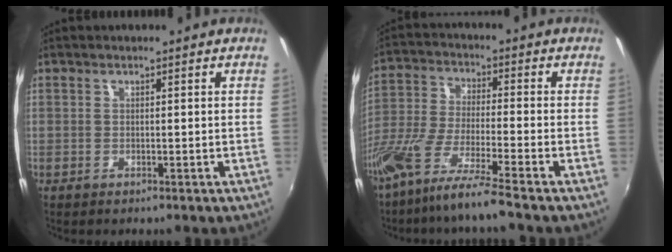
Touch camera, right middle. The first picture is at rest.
{"total": 12.6, "force": [-9.7, -0.5, 8.0], "torque": [-0.157, -0.034, -0.182]}